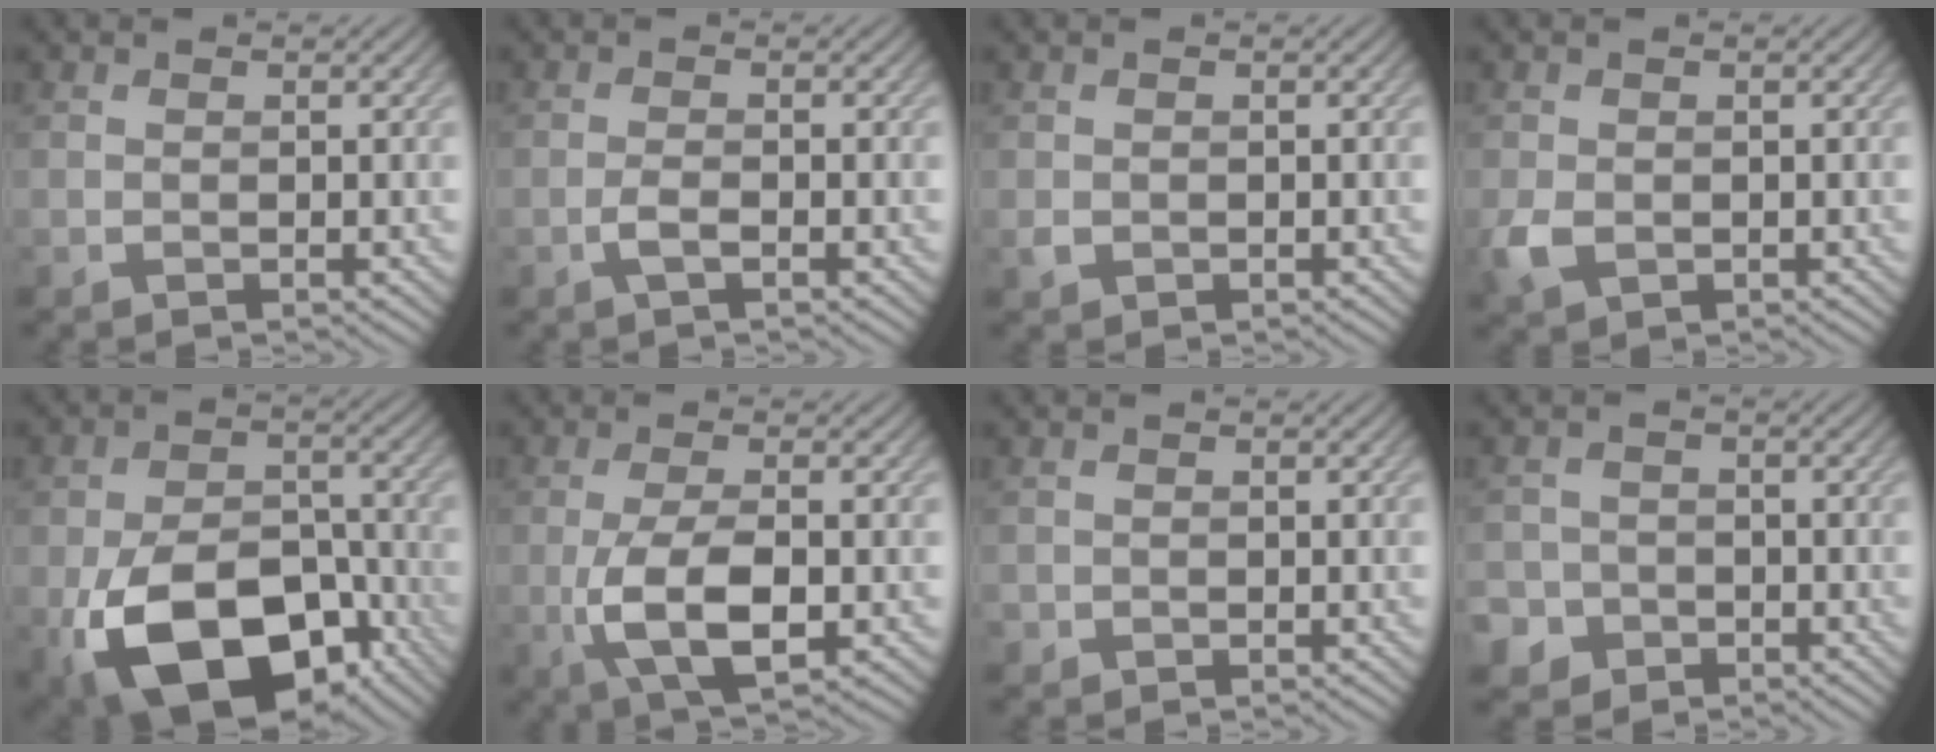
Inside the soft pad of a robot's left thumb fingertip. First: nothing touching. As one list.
[{"total": 1.8, "force": [-0.9, 0.5, 1.5], "torque": [-0.033, 0.003, -0.022]}, {"total": 1.0, "force": [-0.2, 0.9, 0.4], "torque": [-0.010, -0.006, -0.003]}, {"total": 3.0, "force": [-0.7, 2.3, 1.8], "torque": [-0.047, -0.011, -0.015]}, {"total": 16.9, "force": [-7.5, 10.2, 11.3], "torque": [-0.207, -0.039, -0.124]}, {"total": 7.9, "force": [-1.7, 3.2, 7.0], "torque": [-0.148, -0.007, -0.030]}, {"total": 0.6, "force": [-0.2, 0.5, -0.1], "torque": [0.005, -0.003, -0.008]}, {"total": 4.2, "force": [-2.3, 3.4, 0.5], "torque": [-0.004, -0.003, -0.053]}]